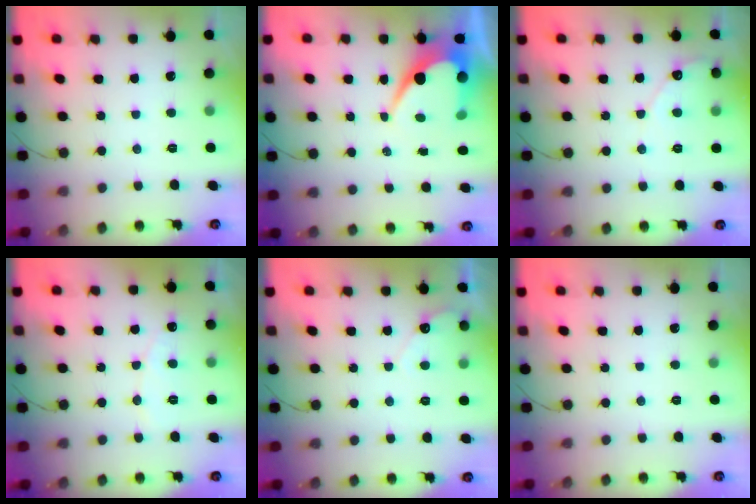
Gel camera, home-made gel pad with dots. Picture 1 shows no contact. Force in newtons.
{"total": 8.8, "press": 8.8, "slide": 0.7}
{"total": 5.0, "press": 4.9, "slide": 0.5}
{"total": 5.3, "press": 5.2, "slide": 0.2}
{"total": 3.8, "press": 3.8, "slide": 0.2}
{"total": 0.0}